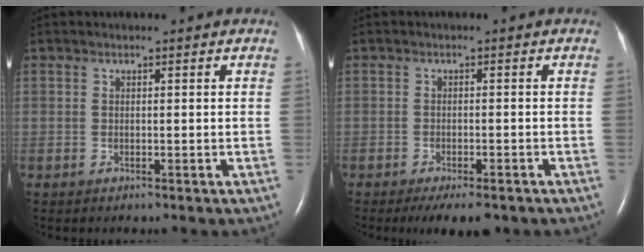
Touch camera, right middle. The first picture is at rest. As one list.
[{"total": 6.1, "force": [-4.6, 1.9, 3.6], "torque": [-0.044, -0.008, -0.066]}]